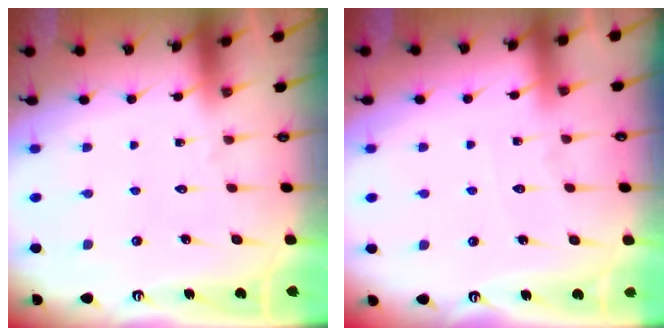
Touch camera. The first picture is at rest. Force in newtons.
{"total": 3.2, "press": 3.2, "slide": 0.4}